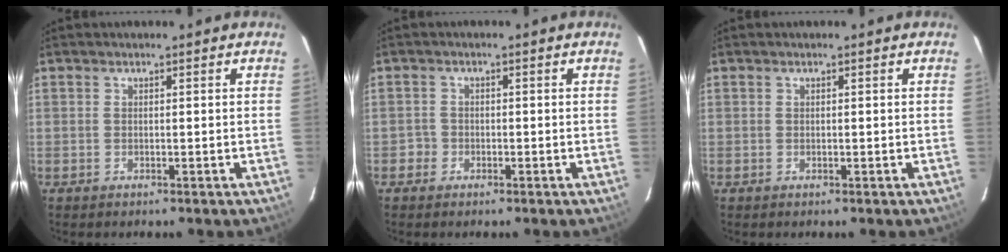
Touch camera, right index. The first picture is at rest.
{"total": 1.8, "force": [-1.1, 1.5, -0.1], "torque": [-0.003, 0.005, -0.020]}
{"total": 0.0}